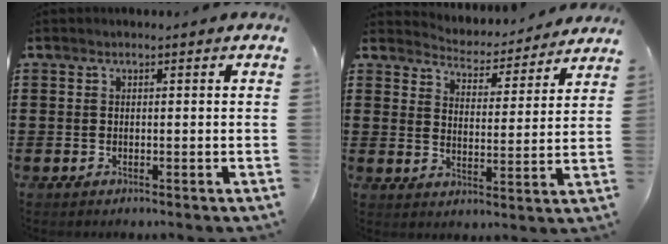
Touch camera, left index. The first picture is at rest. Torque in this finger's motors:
{"motor_torque": [2.14, 0.00, 0.06, -0.06]}